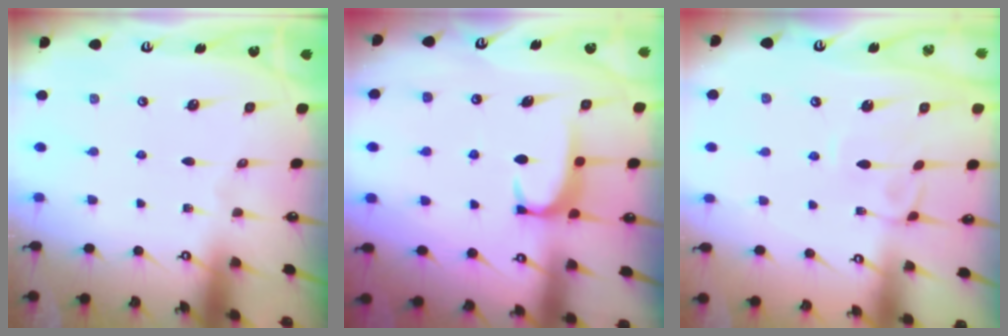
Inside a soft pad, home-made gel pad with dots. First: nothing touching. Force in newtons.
{"total": 1.6, "press": 1.6, "slide": 0.5}
{"total": 3.2, "press": 3.2, "slide": 0.2}